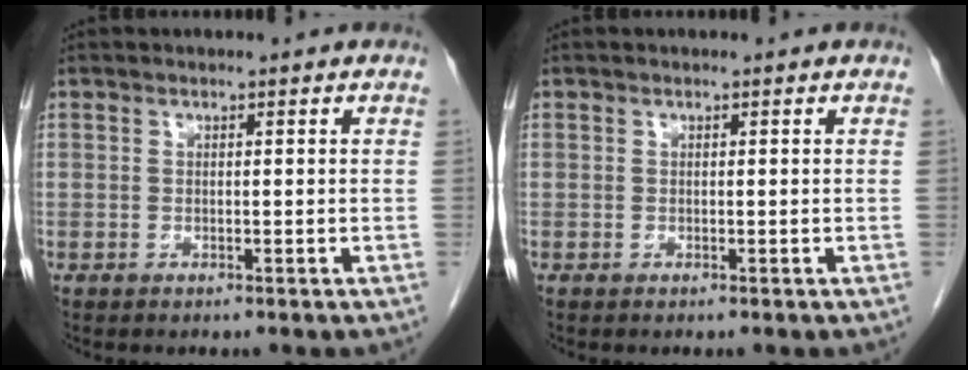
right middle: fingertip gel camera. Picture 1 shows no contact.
{"total": 0.0}